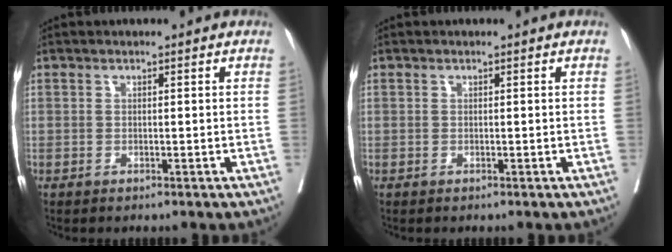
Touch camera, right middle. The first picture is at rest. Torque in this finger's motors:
{"motor_torque": [0.00, 0.00, 0.00, 0.00]}